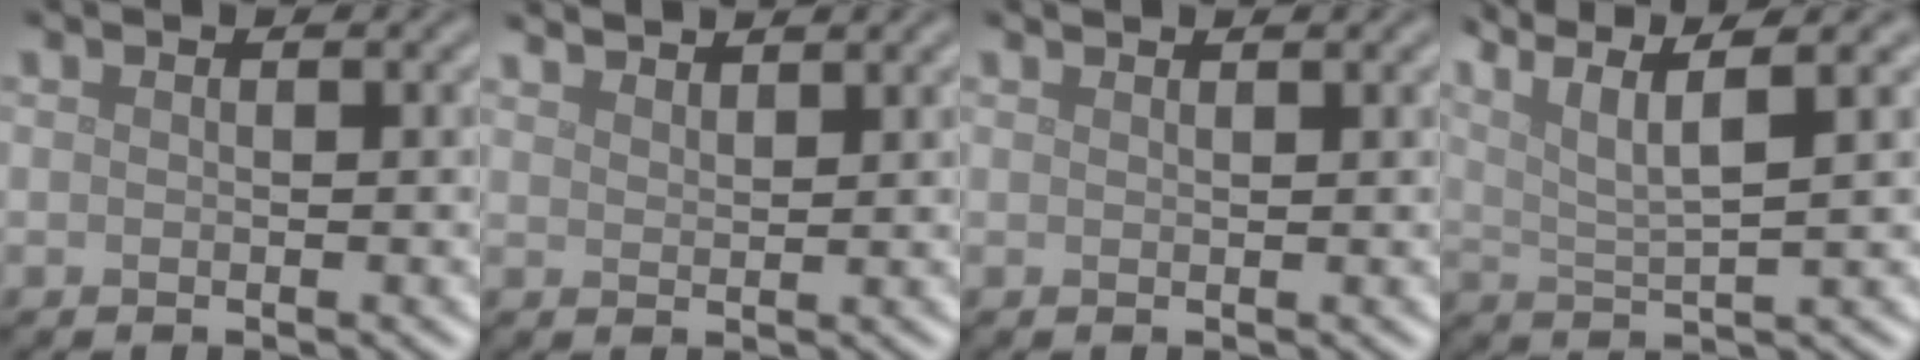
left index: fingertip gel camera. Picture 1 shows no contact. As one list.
[{"total": 2.7, "force": [2.6, 0.4, 0.8], "torque": [0.000, 0.004, 0.036]}, {"total": 1.4, "force": [1.2, 0.3, 0.6], "torque": [-0.003, 0.000, 0.009]}, {"total": 7.7, "force": [4.8, 1.7, 5.7], "torque": [-0.099, 0.021, 0.076]}]